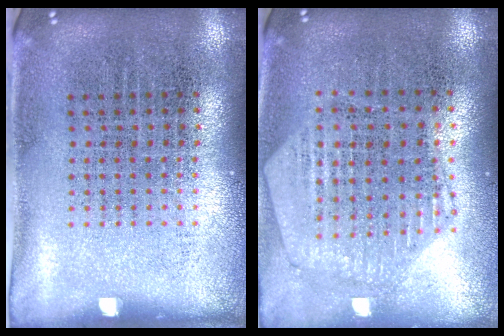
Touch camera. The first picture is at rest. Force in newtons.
{"total": 1.3, "press": 1.2, "slide": 0.2}